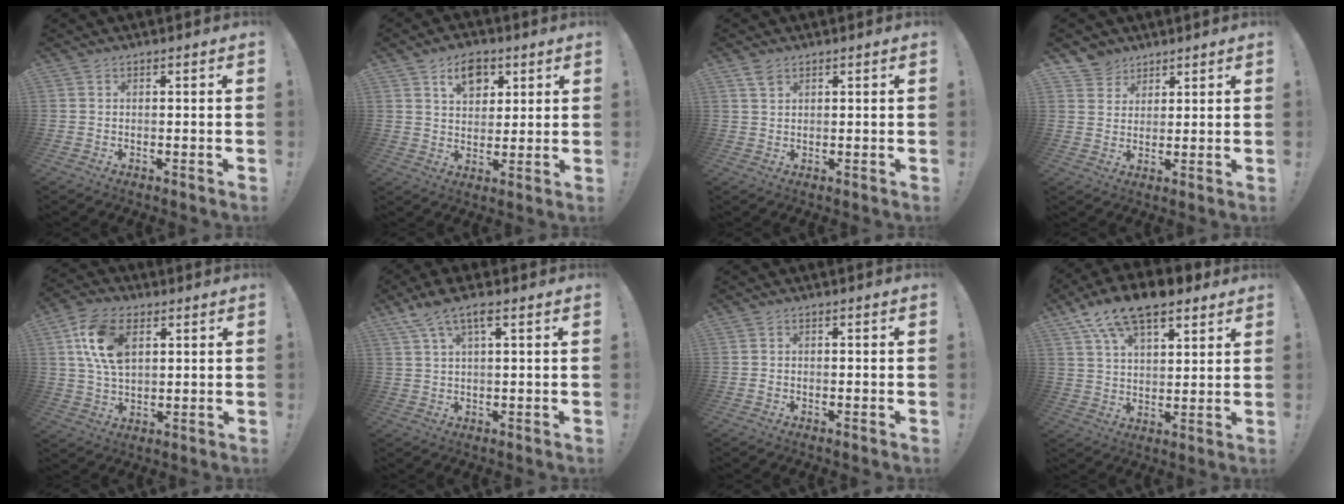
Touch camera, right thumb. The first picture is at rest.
{"total": 9.2, "force": [4.6, 6.7, 4.4], "torque": [-0.051, -0.017, 0.083]}
{"total": 2.2, "force": [1.6, 1.2, 1.0], "torque": [-0.007, -0.010, 0.028]}
{"total": 5.9, "force": [4.2, 4.1, 0.2], "torque": [-0.004, -0.031, 0.083]}
{"total": 13.0, "force": [4.5, 8.6, 8.7], "torque": [-0.153, 0.002, 0.084]}
{"total": 6.8, "force": [3.8, 1.8, 5.3], "torque": [-0.102, -0.005, 0.069]}
{"total": 1.1, "force": [-0.7, 0.7, 0.6], "torque": [-0.016, 0.007, -0.011]}
{"total": 14.0, "force": [9.5, 6.1, 8.2], "torque": [-0.146, -0.050, 0.173]}